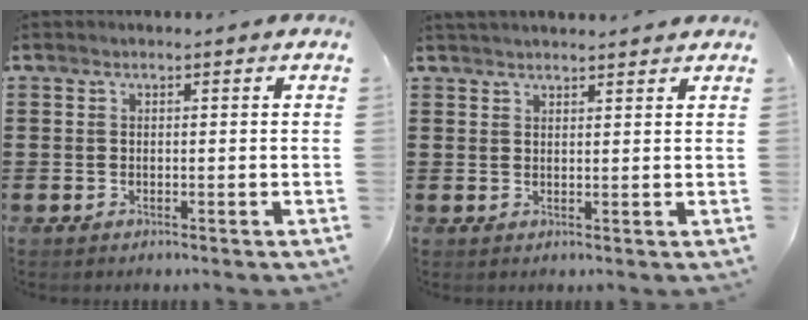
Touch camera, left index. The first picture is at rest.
{"total": 1.8, "force": [1.7, 0.1, 0.3], "torque": [-0.010, 0.003, 0.034]}